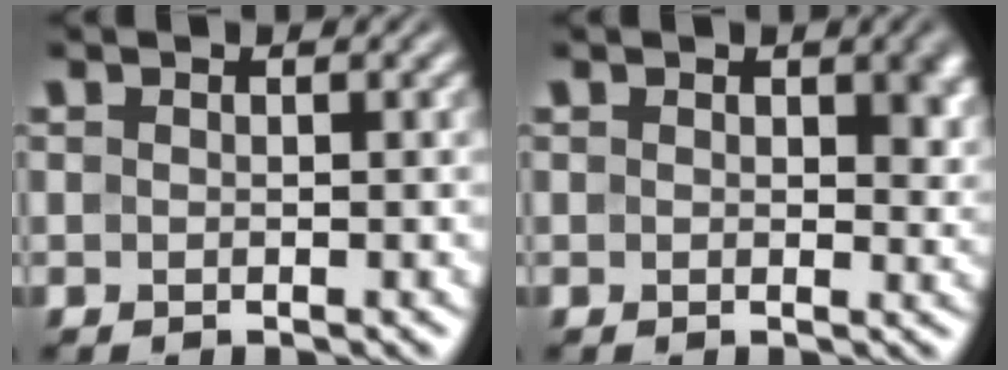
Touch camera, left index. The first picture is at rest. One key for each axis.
{"total": 3.3, "fx": 1.0, "fy": 1.9, "fz": 2.5, "tx": -0.026, "ty": -0.002, "tz": 0.012}